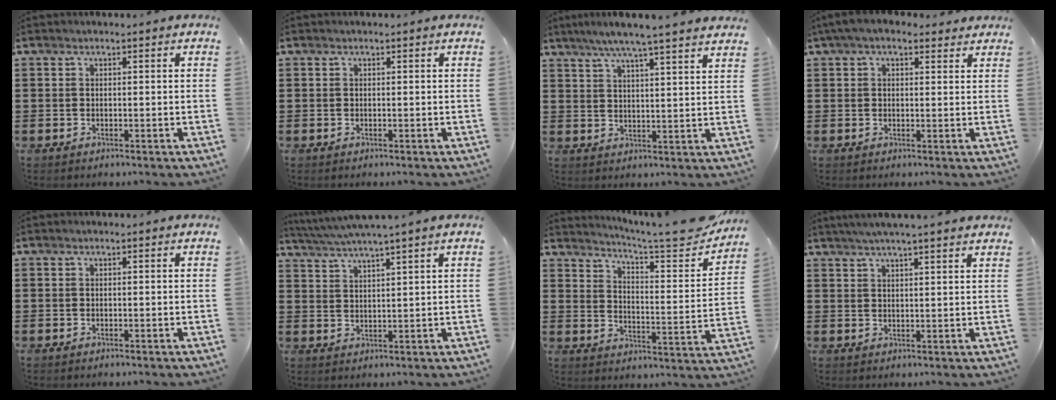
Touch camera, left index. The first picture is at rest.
{"total": 0.0}
{"total": 5.9, "force": [5.1, -0.7, 2.9], "torque": [-0.071, -0.019, 0.089]}
{"total": 4.0, "force": [3.0, 1.7, 2.1], "torque": [-0.051, 0.002, 0.054]}
{"total": 0.0}
{"total": 3.5, "force": [3.0, -0.7, 1.6], "torque": [-0.040, -0.014, 0.052]}
{"total": 6.4, "force": [5.7, 0.0, 2.8], "torque": [-0.058, -0.047, 0.091]}
{"total": 3.6, "force": [3.2, -0.6, 1.5], "torque": [-0.037, -0.005, 0.058]}